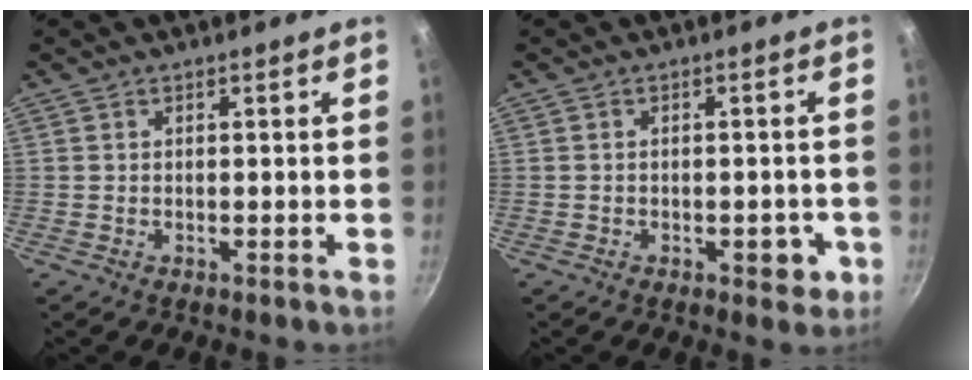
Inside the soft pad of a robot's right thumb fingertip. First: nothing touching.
{"total": 4.0, "force": [-1.4, 2.3, 3.0], "torque": [-0.018, 0.012, -0.013]}